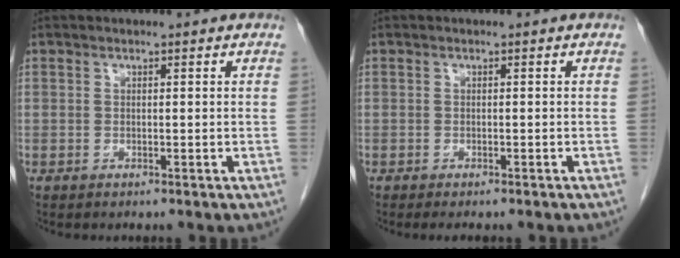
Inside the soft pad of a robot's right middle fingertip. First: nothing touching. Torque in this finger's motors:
{"motor_torque": [0.08, 0.00, 0.03, 0.00]}